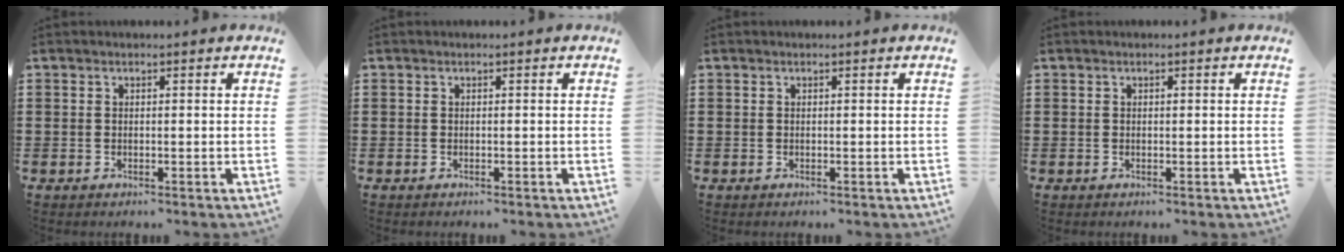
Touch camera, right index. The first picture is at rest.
{"total": 0.0}
{"total": 0.0}
{"total": 0.0}